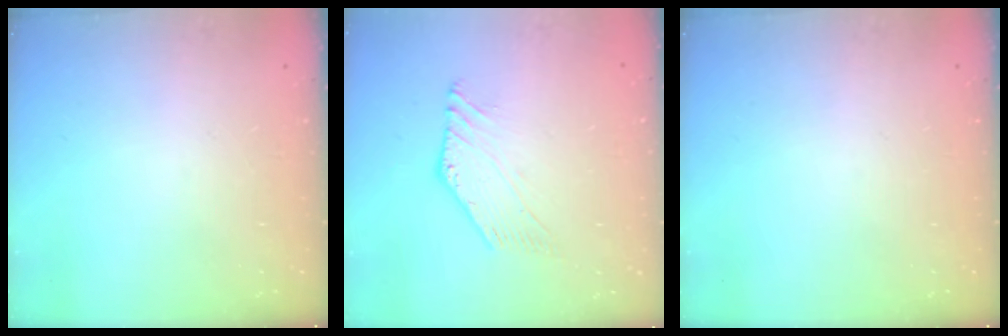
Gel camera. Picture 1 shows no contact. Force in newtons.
{"total": 1.8, "press": 1.8, "slide": 0.5}
{"total": 0.0}